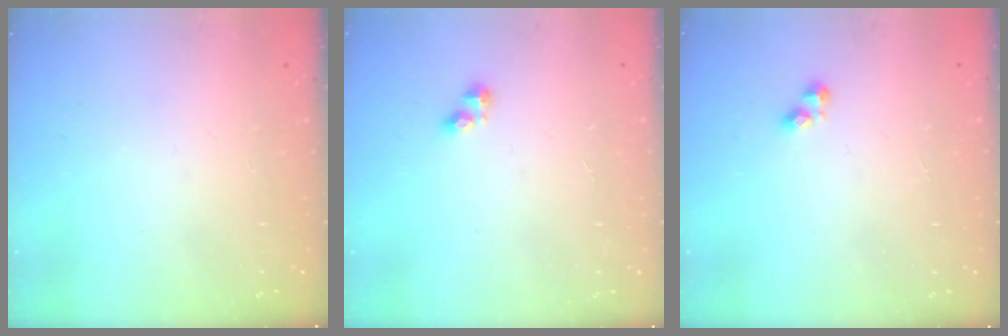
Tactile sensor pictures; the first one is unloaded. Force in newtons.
{"total": 2.5, "press": 2.5, "slide": 0.3}
{"total": 2.4, "press": 2.4, "slide": 0.3}